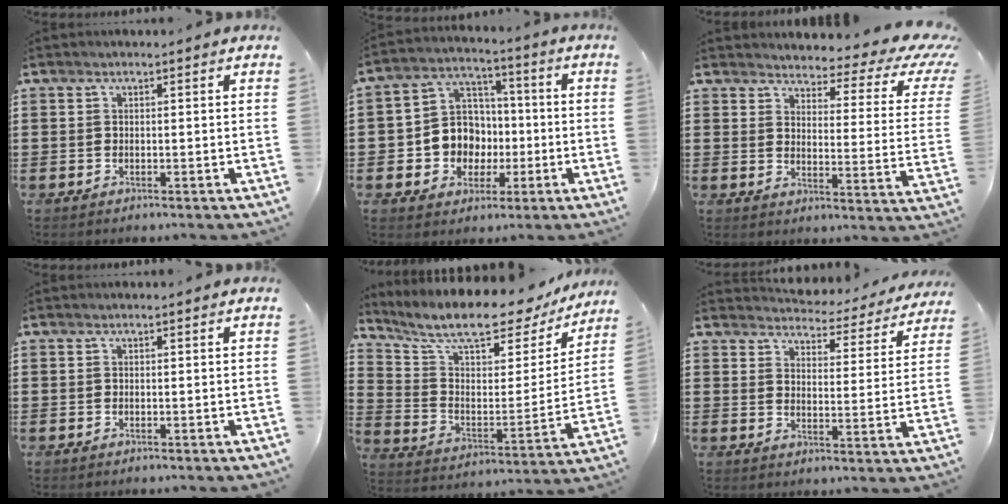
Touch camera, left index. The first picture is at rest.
{"total": 8.4, "force": [-1.2, 7.9, 2.6], "torque": [-0.089, 0.005, -0.018]}
{"total": 4.2, "force": [3.2, 1.4, 2.4], "torque": [-0.050, -0.029, 0.047]}
{"total": 0.0}
{"total": 10.4, "force": [8.7, 2.1, 5.3], "torque": [-0.126, -0.062, 0.145]}
{"total": 3.6, "force": [3.6, 0.1, 0.2], "torque": [-0.021, -0.037, 0.054]}